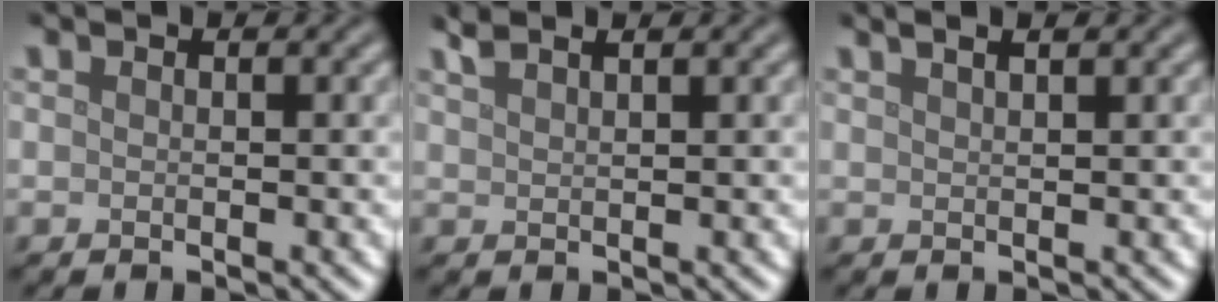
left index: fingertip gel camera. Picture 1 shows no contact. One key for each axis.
{"total": 1.8, "fx": 1.5, "fy": 0.4, "fz": 0.9, "tx": -0.013, "ty": 0.008, "tz": 0.024}
{"total": 3.2, "fx": 2.0, "fy": 1.4, "fz": 2.1, "tx": -0.008, "ty": 0.020, "tz": -0.006}